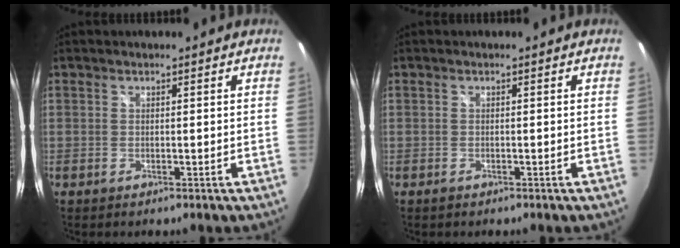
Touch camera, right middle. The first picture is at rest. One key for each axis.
{"total": 0.6, "fx": -0.4, "fy": 0.3, "fz": 0.1, "tx": -0.004, "ty": -0.002, "tz": -0.009}